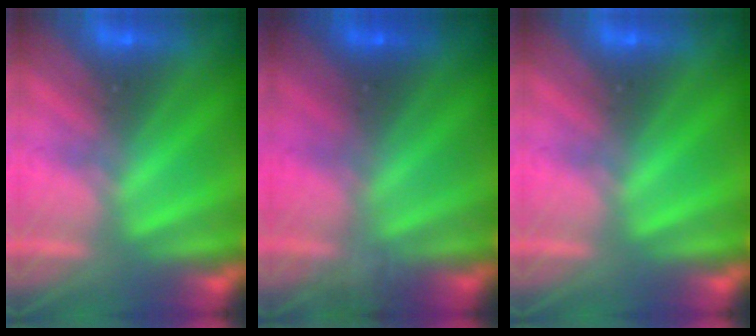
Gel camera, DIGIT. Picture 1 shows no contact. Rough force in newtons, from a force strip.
{"total": 1.6}
{"total": 0.0}